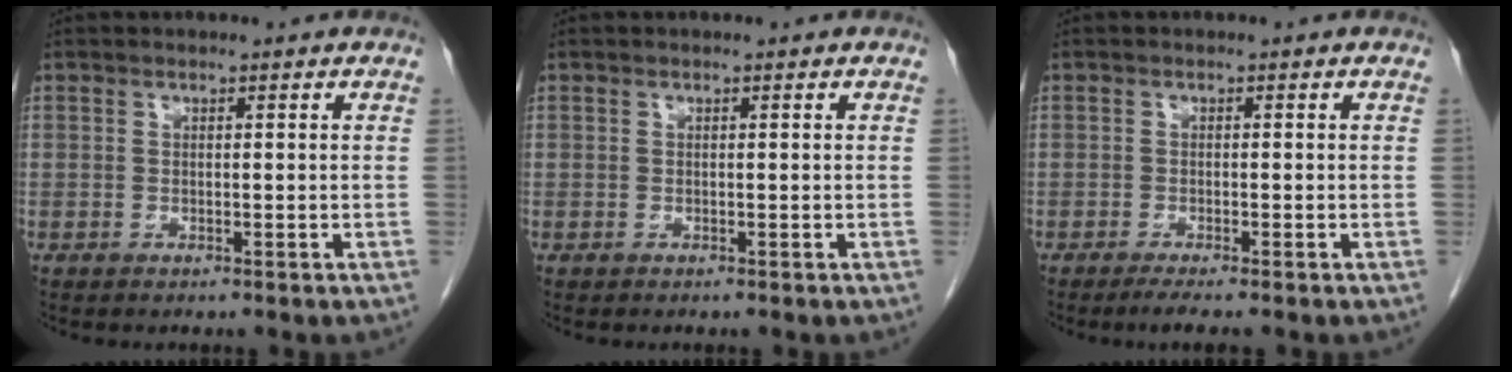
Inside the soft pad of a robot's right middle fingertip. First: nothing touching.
{"total": 0.0}
{"total": 2.3, "force": [-1.8, -0.3, 1.4], "torque": [-0.028, -0.007, -0.031]}